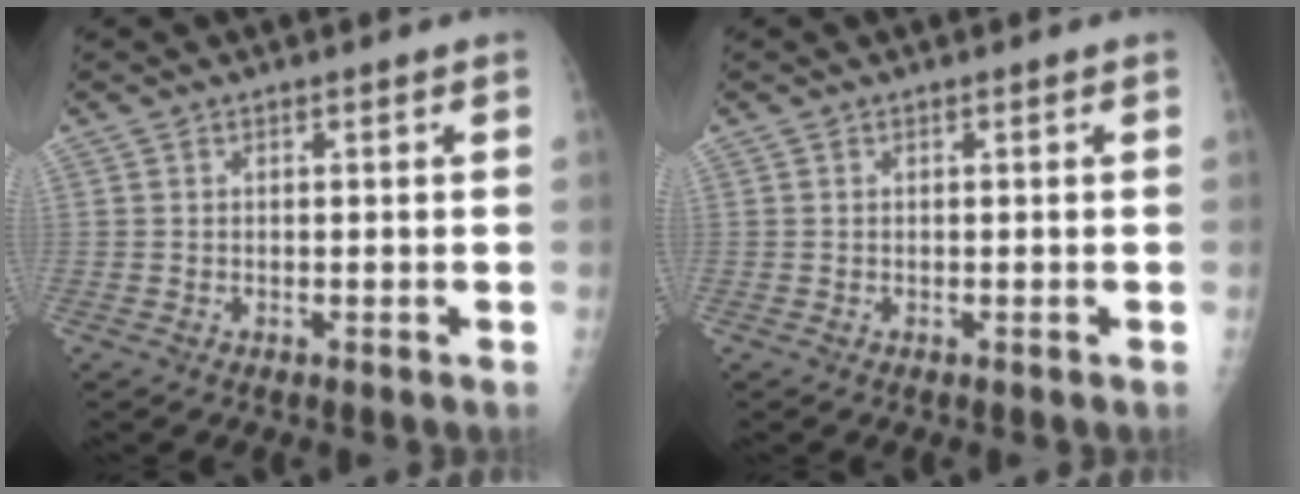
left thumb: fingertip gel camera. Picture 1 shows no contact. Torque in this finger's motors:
{"motor_torque": [0.08, 0.08, 0.00, 0.00, 0.00]}